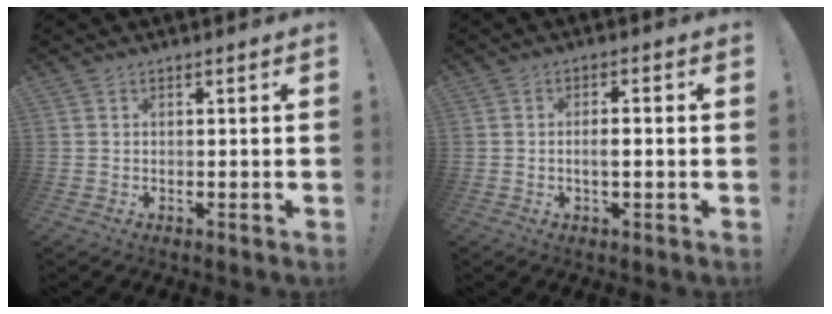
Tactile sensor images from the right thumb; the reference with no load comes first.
{"total": 3.2, "force": [-0.8, 0.7, 3.0], "torque": [-0.046, 0.001, -0.017]}